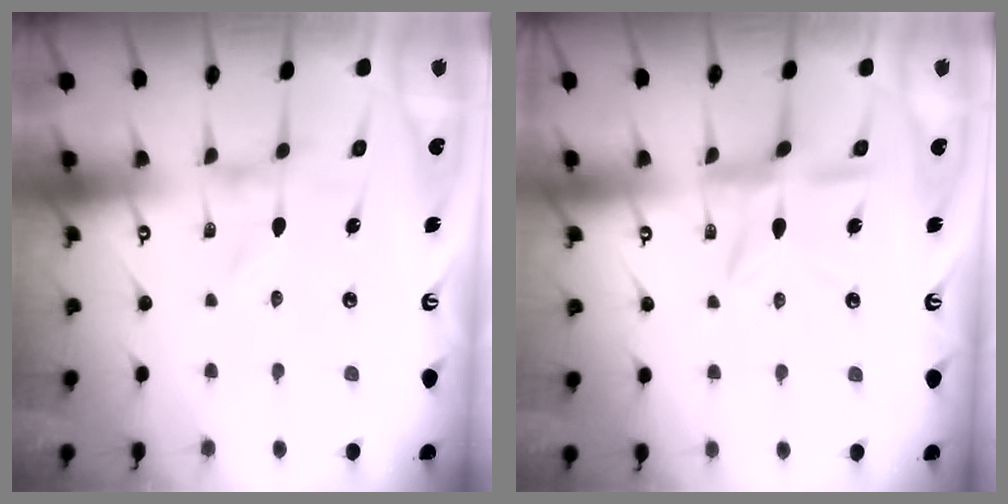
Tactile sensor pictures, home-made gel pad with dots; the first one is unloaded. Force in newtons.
{"total": 9.4, "press": 9.4, "slide": 0.7}